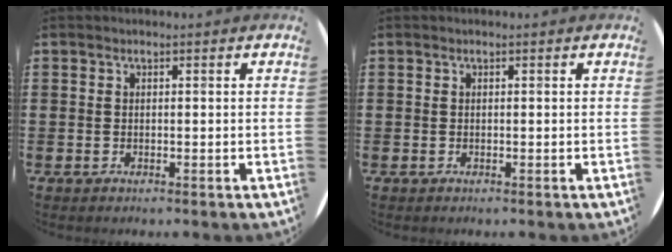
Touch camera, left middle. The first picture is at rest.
{"total": 0.0}